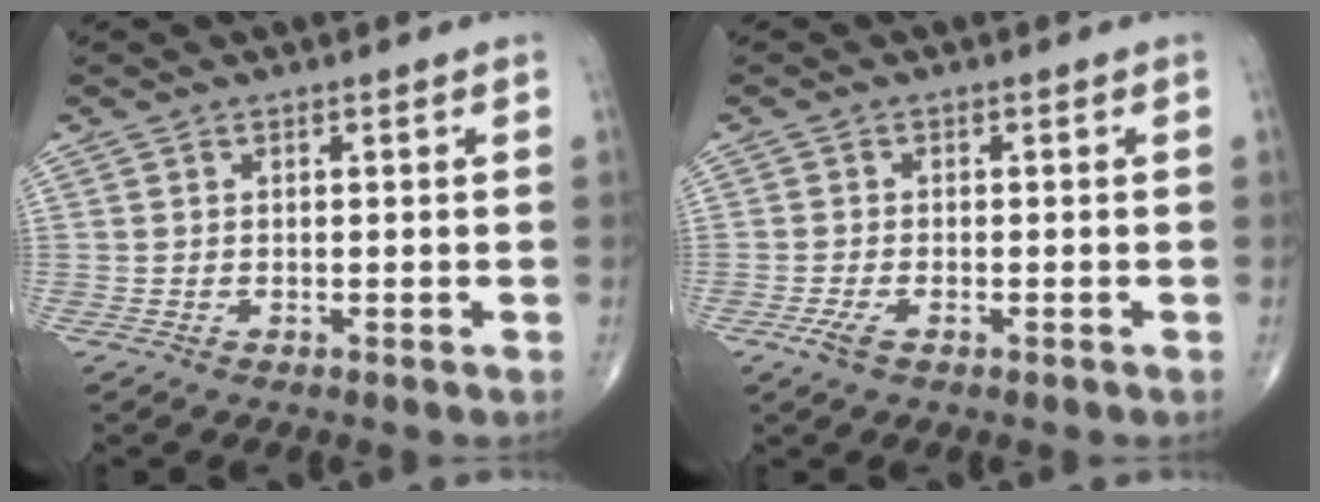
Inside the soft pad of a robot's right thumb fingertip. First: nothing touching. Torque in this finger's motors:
{"motor_torque": [0.92, 0.69, -0.06, -0.21, -0.01]}